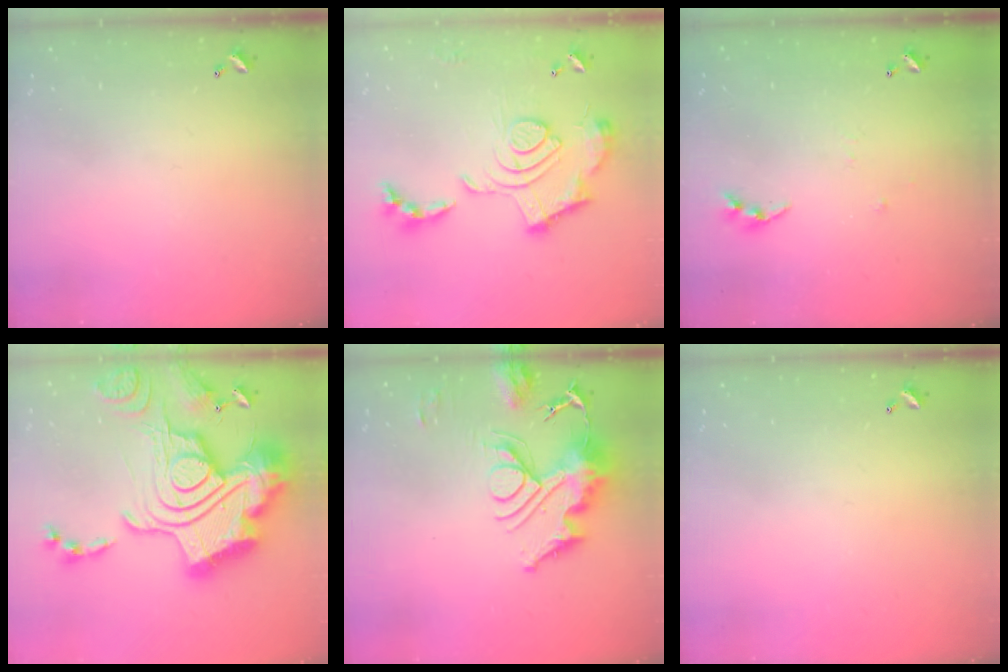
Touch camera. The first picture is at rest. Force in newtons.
{"total": 2.4, "press": 1.9, "slide": 1.5}
{"total": 4.7, "press": 4.7, "slide": 0.4}
{"total": 4.8, "press": 4.1, "slide": 2.6}
{"total": 15.1, "press": 15.0, "slide": 1.8}
{"total": 0.0}